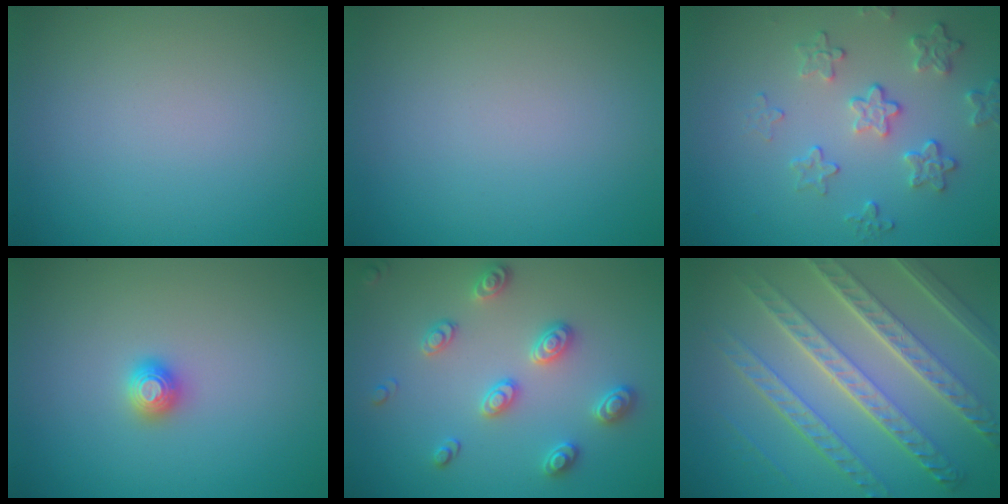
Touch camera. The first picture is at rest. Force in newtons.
{"total": 0.0}
{"total": 3.4, "press": 2.9, "slide": 1.8}
{"total": 1.5, "press": 1.5, "slide": 0.2}
{"total": 3.0, "press": 2.9, "slide": 0.6}
{"total": 8.4, "press": 6.1, "slide": 5.7}